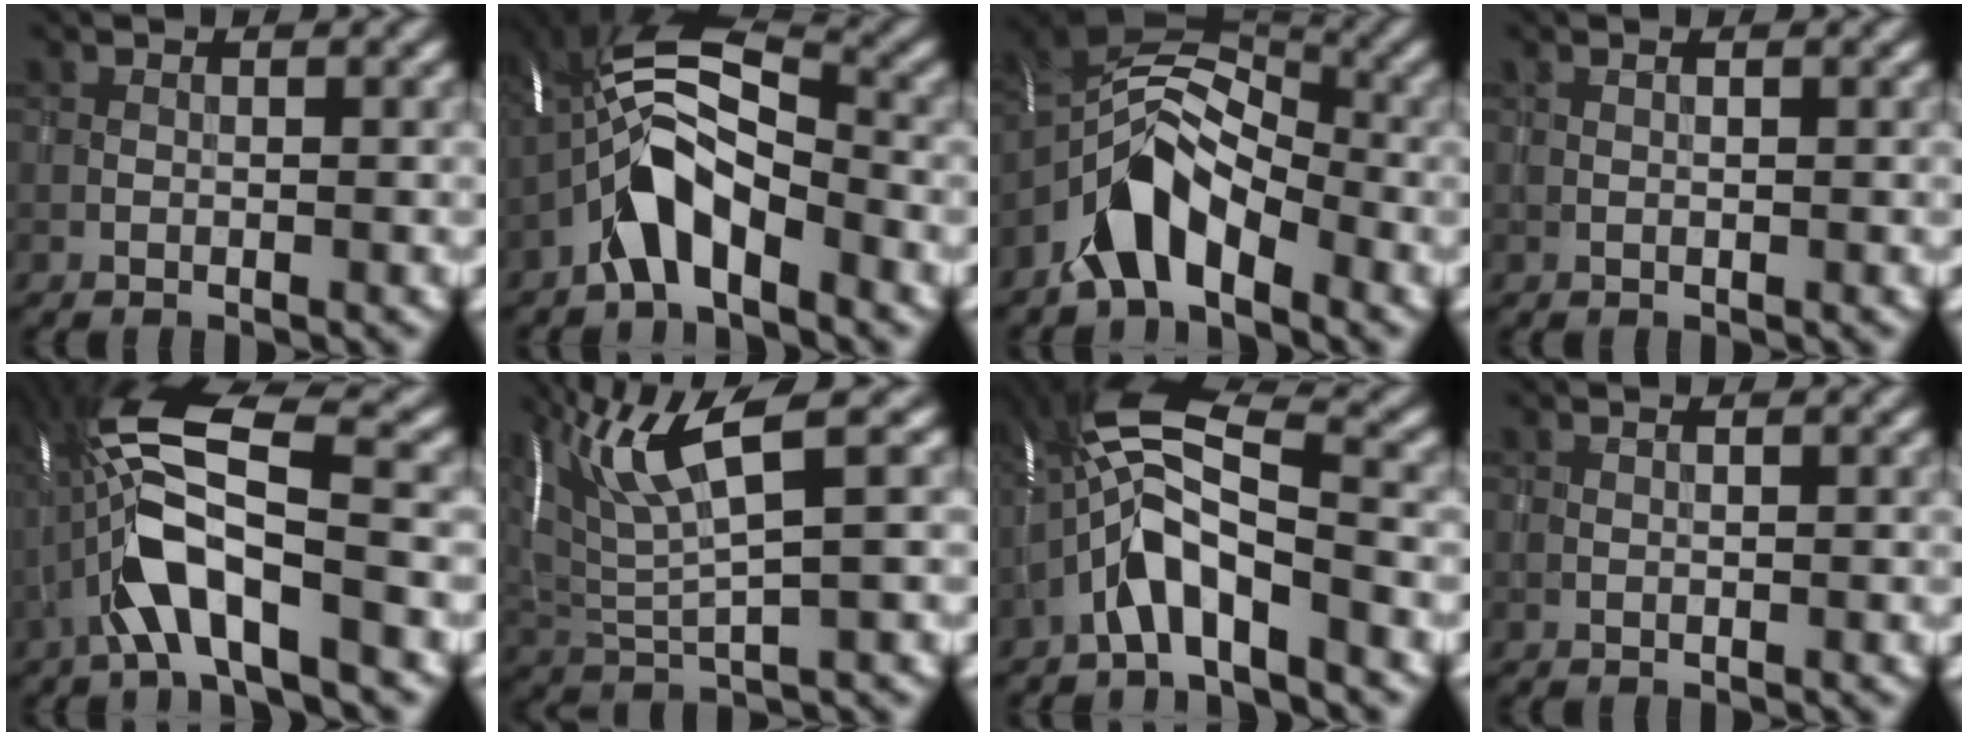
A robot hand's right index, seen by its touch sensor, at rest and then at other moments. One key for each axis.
{"total": 6.9, "fx": -3.2, "fy": 2.7, "fz": 5.5, "tx": -0.108, "ty": 0.016, "tz": -0.070}
{"total": 6.4, "fx": -3.6, "fy": 3.3, "fz": 4.1, "tx": -0.065, "ty": 0.007, "tz": -0.075}
{"total": 0.0}
{"total": 10.8, "fx": -2.1, "fy": 3.4, "fz": 10.0, "tx": -0.205, "ty": 0.021, "tz": -0.047}
{"total": 8.8, "fx": 4.9, "fy": 1.7, "fz": 7.1, "tx": -0.149, "ty": 0.016, "tz": 0.098}
{"total": 7.6, "fx": -2.8, "fy": 2.3, "fz": 6.7, "tx": -0.134, "ty": 0.018, "tz": -0.063}
{"total": 0.0}